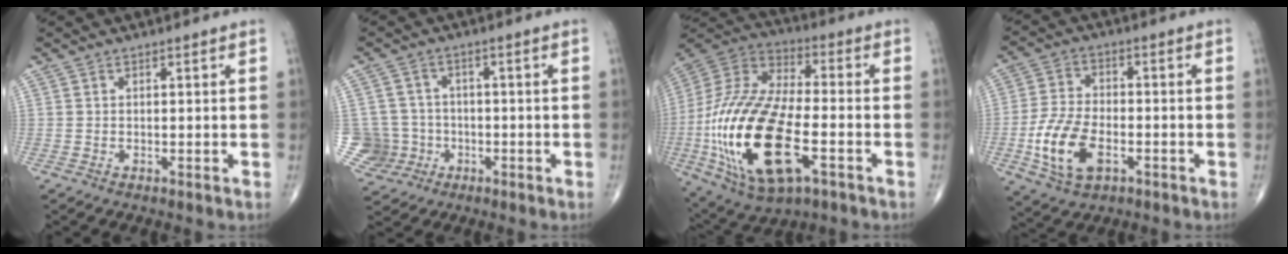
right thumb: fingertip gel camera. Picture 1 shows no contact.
{"total": 7.6, "force": [-1.7, 7.4, 0.6], "torque": [0.004, 0.018, -0.022]}
{"total": 28.1, "force": [-7.6, 12.8, 23.9], "torque": [-0.533, -0.001, -0.123]}
{"total": 11.6, "force": [-3.8, 6.6, 8.8], "torque": [-0.176, 0.011, -0.066]}